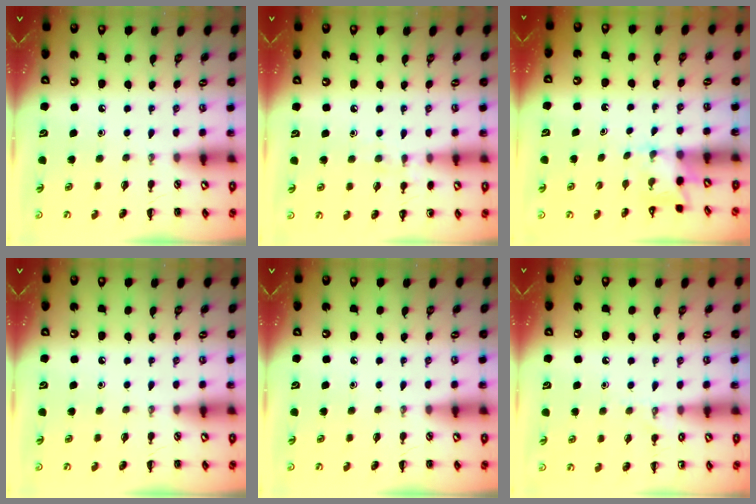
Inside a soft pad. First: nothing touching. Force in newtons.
{"total": 5.9, "press": 5.7, "slide": 1.4}
{"total": 2.2, "press": 2.1, "slide": 0.7}
{"total": 0.0}
{"total": 0.0}
{"total": 5.5, "press": 5.2, "slide": 1.6}